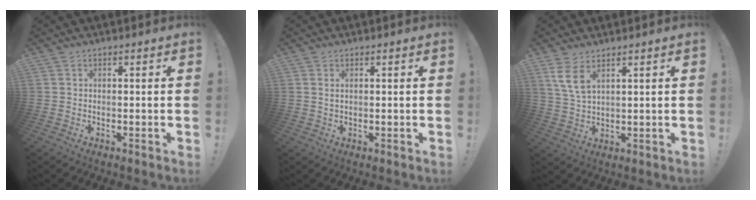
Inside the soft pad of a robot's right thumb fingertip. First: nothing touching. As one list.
[{"total": 1.5, "force": [0.8, 0.7, 1.0], "torque": [-0.015, -0.001, 0.012]}, {"total": 6.4, "force": [3.8, 2.5, 4.5], "torque": [-0.093, -0.018, 0.070]}]